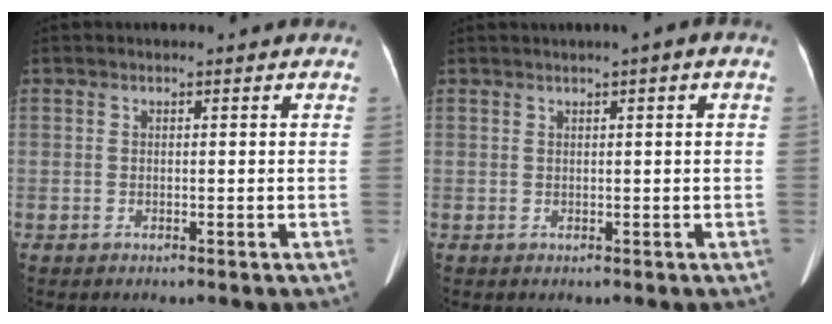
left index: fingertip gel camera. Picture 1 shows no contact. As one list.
[{"total": 2.2, "force": [0.9, 0.0, 2.0], "torque": [-0.036, 0.010, 0.014]}]